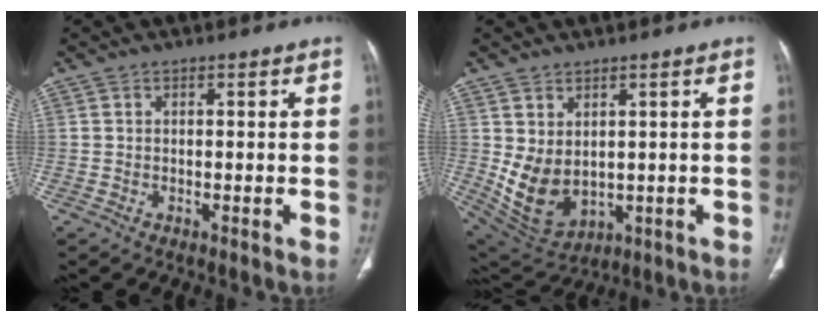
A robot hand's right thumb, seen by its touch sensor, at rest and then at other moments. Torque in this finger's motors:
{"motor_torque": [-0.52, 0.74, 0.31, 0.56, 0.31]}